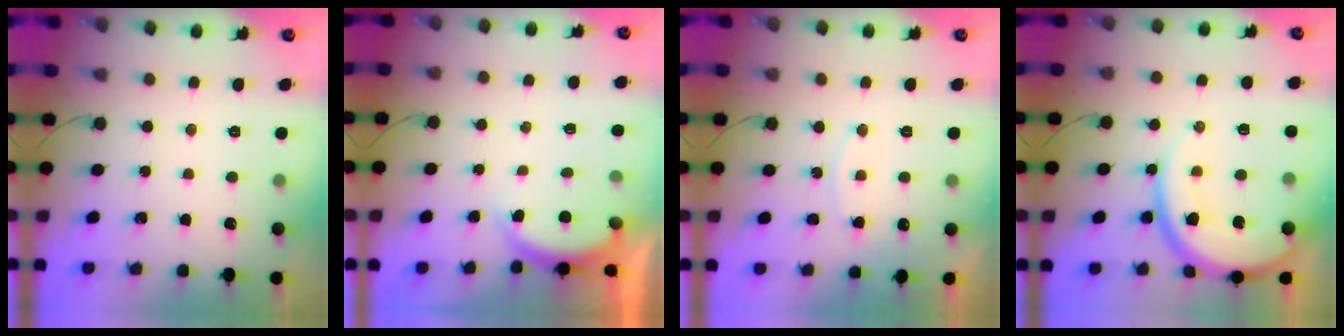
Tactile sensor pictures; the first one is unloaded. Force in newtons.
{"total": 3.0, "press": 2.9, "slide": 0.6}
{"total": 6.8, "press": 6.8, "slide": 0.4}
{"total": 13.9, "press": 13.8, "slide": 1.4}